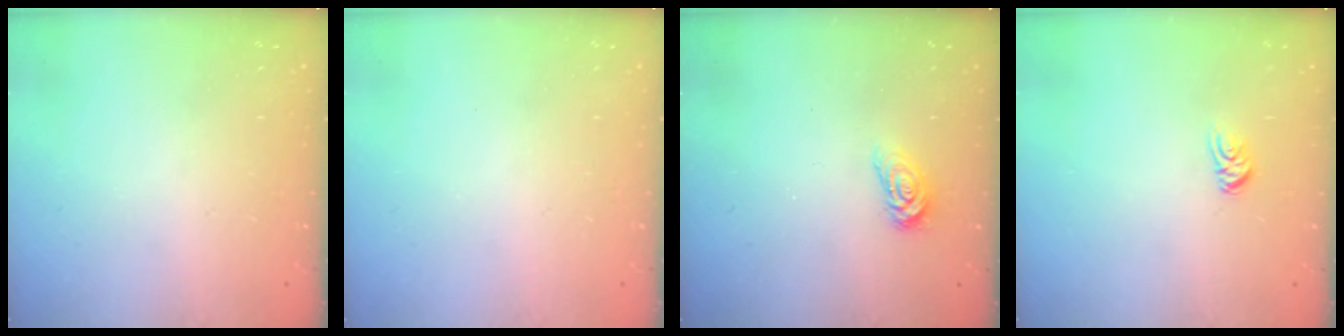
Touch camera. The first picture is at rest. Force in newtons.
{"total": 0.0}
{"total": 4.1, "press": 4.1, "slide": 0.4}
{"total": 4.8, "press": 4.8, "slide": 0.3}